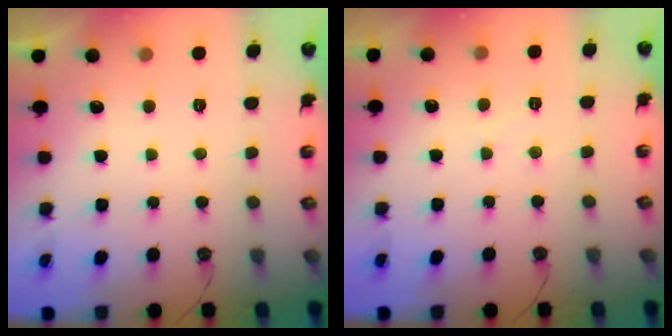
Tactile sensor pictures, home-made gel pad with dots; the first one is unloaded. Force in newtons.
{"total": 3.7, "press": 3.7, "slide": 0.6}